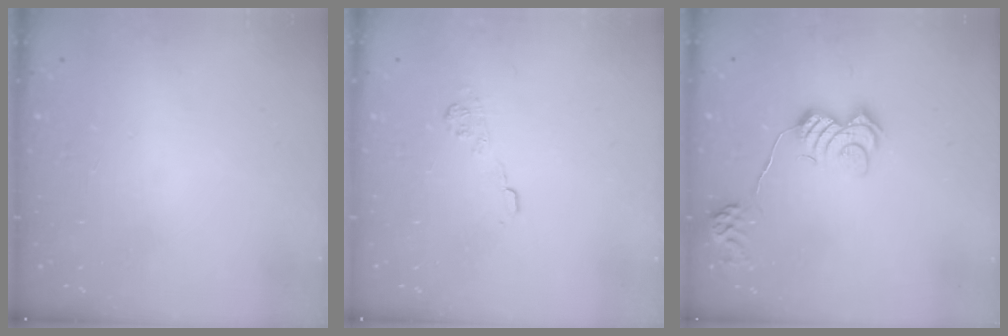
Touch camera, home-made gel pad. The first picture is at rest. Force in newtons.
{"total": 9.2, "press": 9.2, "slide": 0.8}
{"total": 13.0, "press": 13.0, "slide": 0.4}